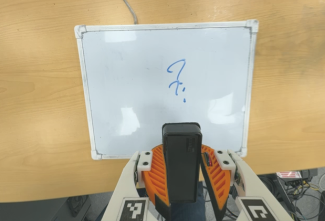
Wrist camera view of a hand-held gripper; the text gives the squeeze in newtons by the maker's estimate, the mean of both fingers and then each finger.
{"total": 8.7, "left": 8.2, "right": 9.3}